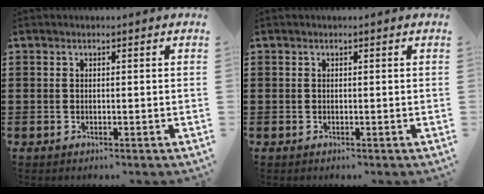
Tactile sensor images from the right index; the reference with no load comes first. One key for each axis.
{"total": 0.0}